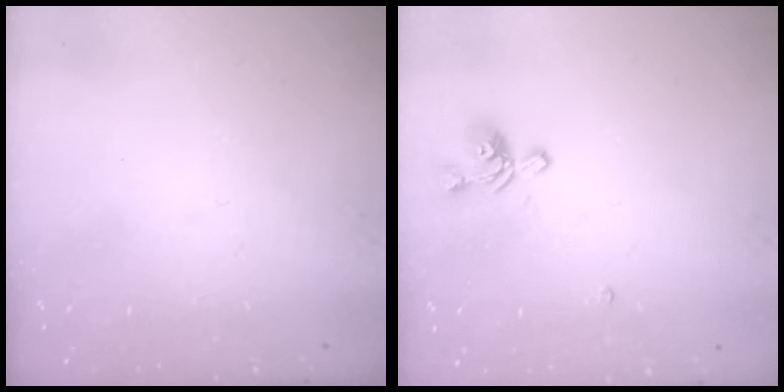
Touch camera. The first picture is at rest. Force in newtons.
{"total": 0.9, "press": 0.0, "slide": 0.9}